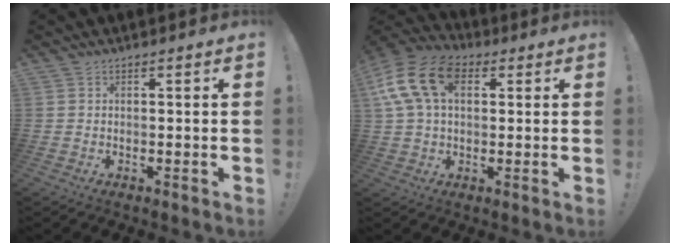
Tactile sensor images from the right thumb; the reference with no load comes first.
{"total": 17.3, "force": [5.2, 11.3, 12.0], "torque": [-0.235, 0.000, 0.095]}